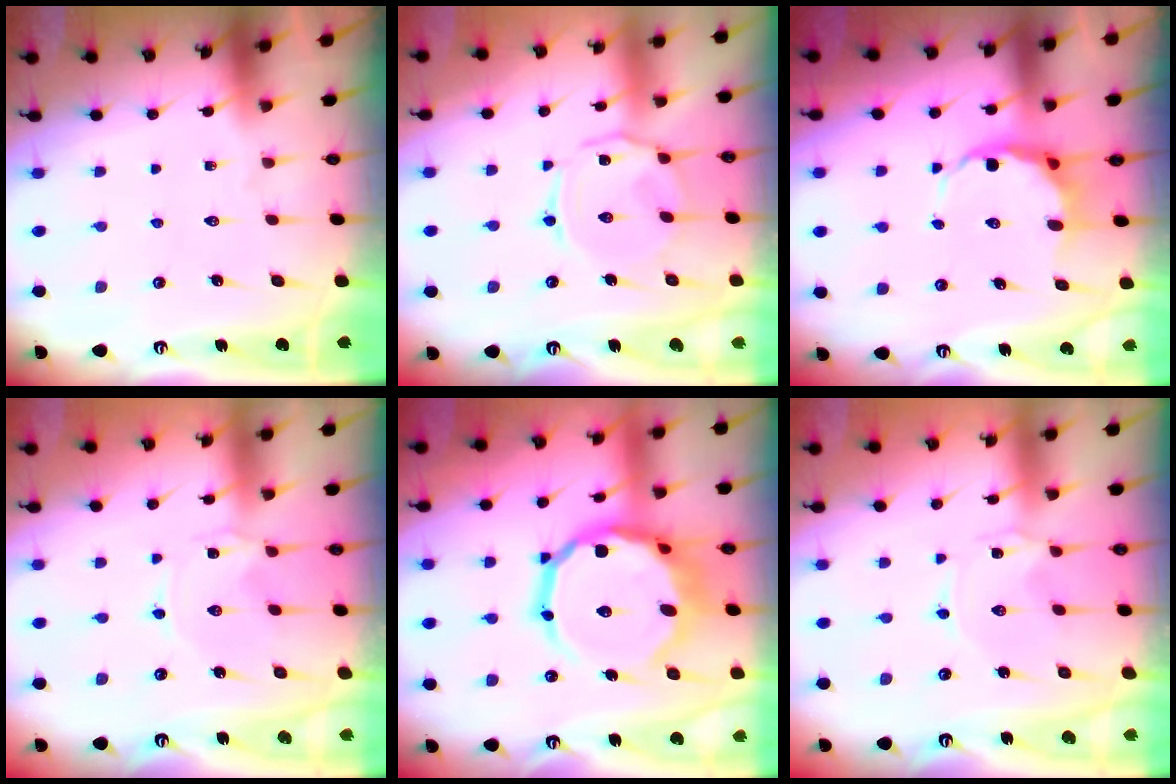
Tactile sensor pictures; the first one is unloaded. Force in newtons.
{"total": 6.7, "press": 6.7, "slide": 0.7}
{"total": 6.8, "press": 6.6, "slide": 1.6}
{"total": 0.0}
{"total": 19.2, "press": 18.9, "slide": 3.3}
{"total": 0.0}